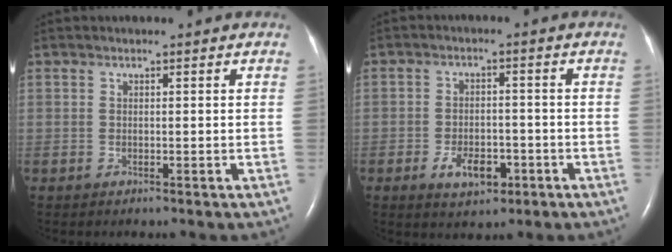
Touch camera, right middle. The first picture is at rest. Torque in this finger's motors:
{"motor_torque": [0.03, -0.01, 0.08, 0.04]}